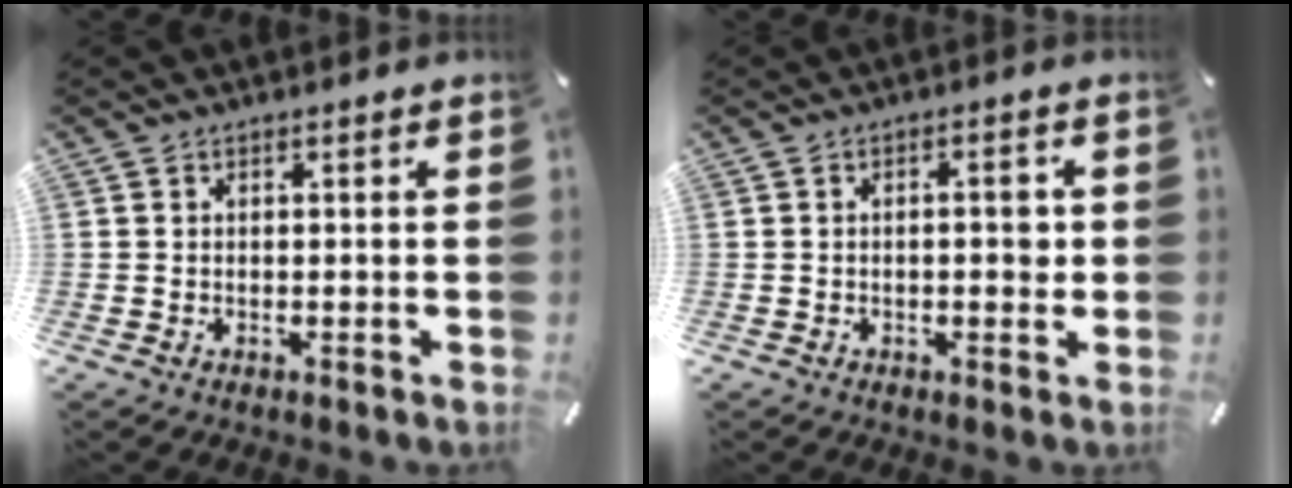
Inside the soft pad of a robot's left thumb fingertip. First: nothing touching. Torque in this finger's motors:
{"motor_torque": [0.15, -0.11, 0.10, 0.08, 0.00]}